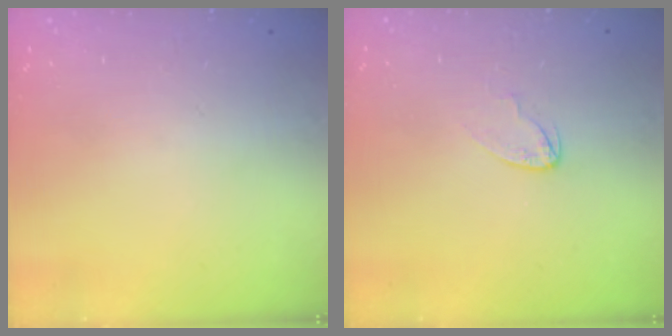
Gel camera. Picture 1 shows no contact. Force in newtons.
{"total": 3.5, "press": 3.5, "slide": 0.2}